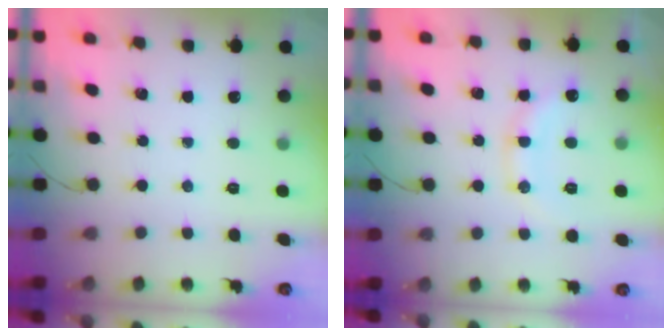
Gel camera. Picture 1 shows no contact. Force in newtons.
{"total": 12.3, "press": 12.3, "slide": 0.8}